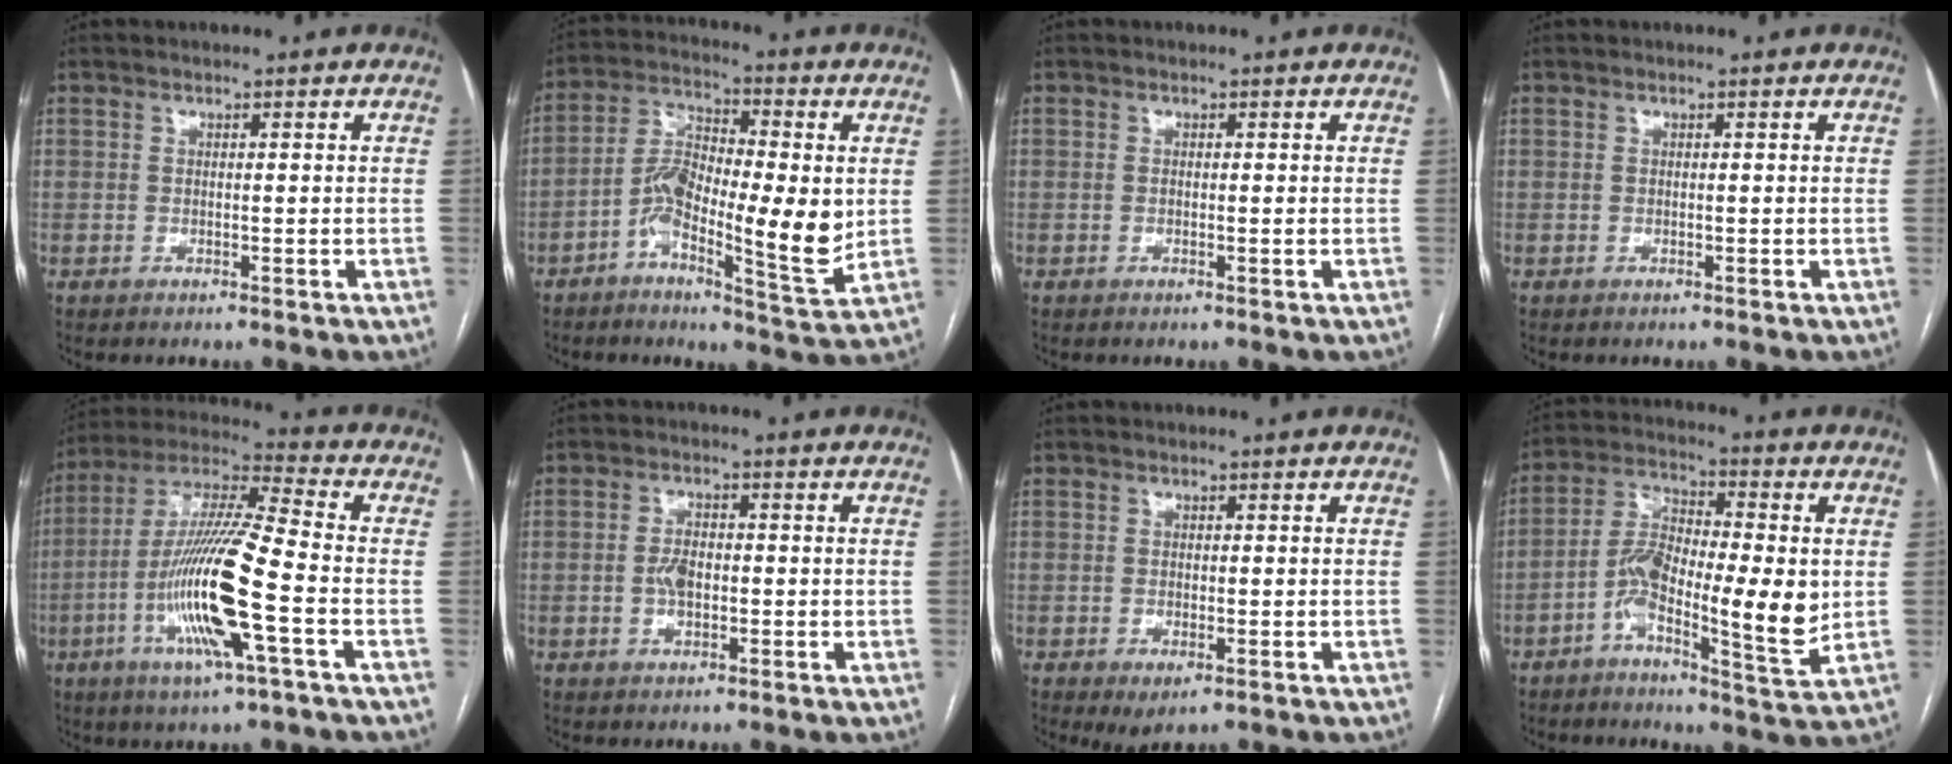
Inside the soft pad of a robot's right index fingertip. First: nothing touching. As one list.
[{"total": 13.1, "force": [-1.9, 3.5, 12.5], "torque": [-0.231, 0.007, -0.038]}, {"total": 0.6, "force": [-0.1, 0.1, 0.6], "torque": [-0.013, -0.002, 0.000]}, {"total": 0.0}, {"total": 17.4, "force": [-4.9, 0.8, 16.6], "torque": [-0.336, -0.009, -0.095]}, {"total": 3.6, "force": [-0.5, 2.0, 3.0], "torque": [-0.061, 0.004, -0.009]}, {"total": 2.7, "force": [-1.2, 1.2, 2.1], "torque": [-0.030, -0.004, -0.009]}, {"total": 12.7, "force": [-2.1, 3.1, 12.1], "torque": [-0.225, 0.007, -0.041]}]